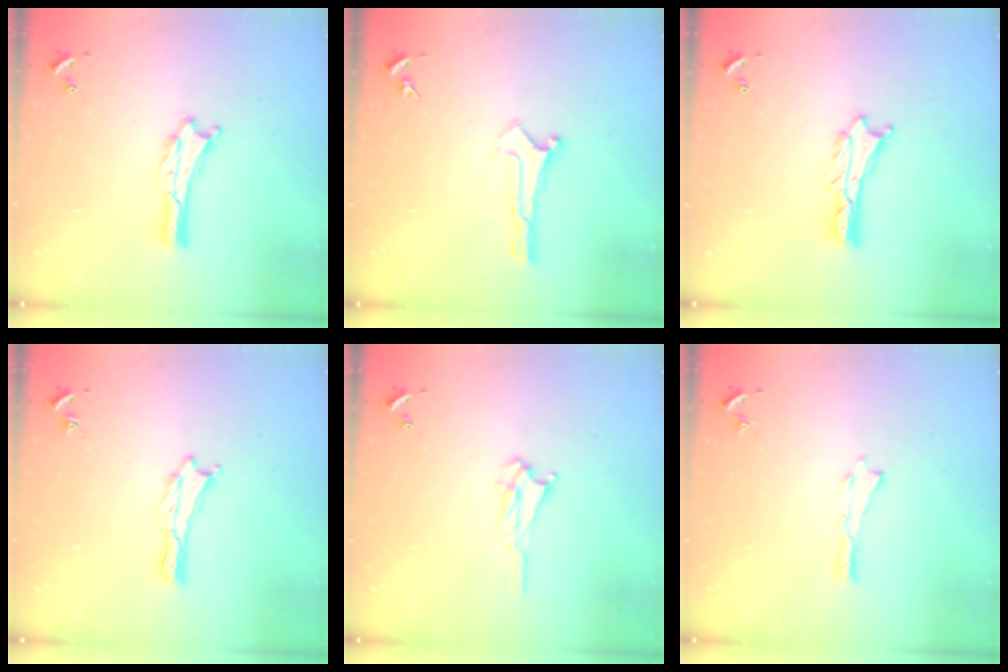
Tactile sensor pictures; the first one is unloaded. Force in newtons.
{"total": 0.0}
{"total": 1.3, "press": 1.3, "slide": 0.1}
{"total": 0.0}
{"total": 2.5, "press": 2.5, "slide": 0.3}
{"total": 0.0}